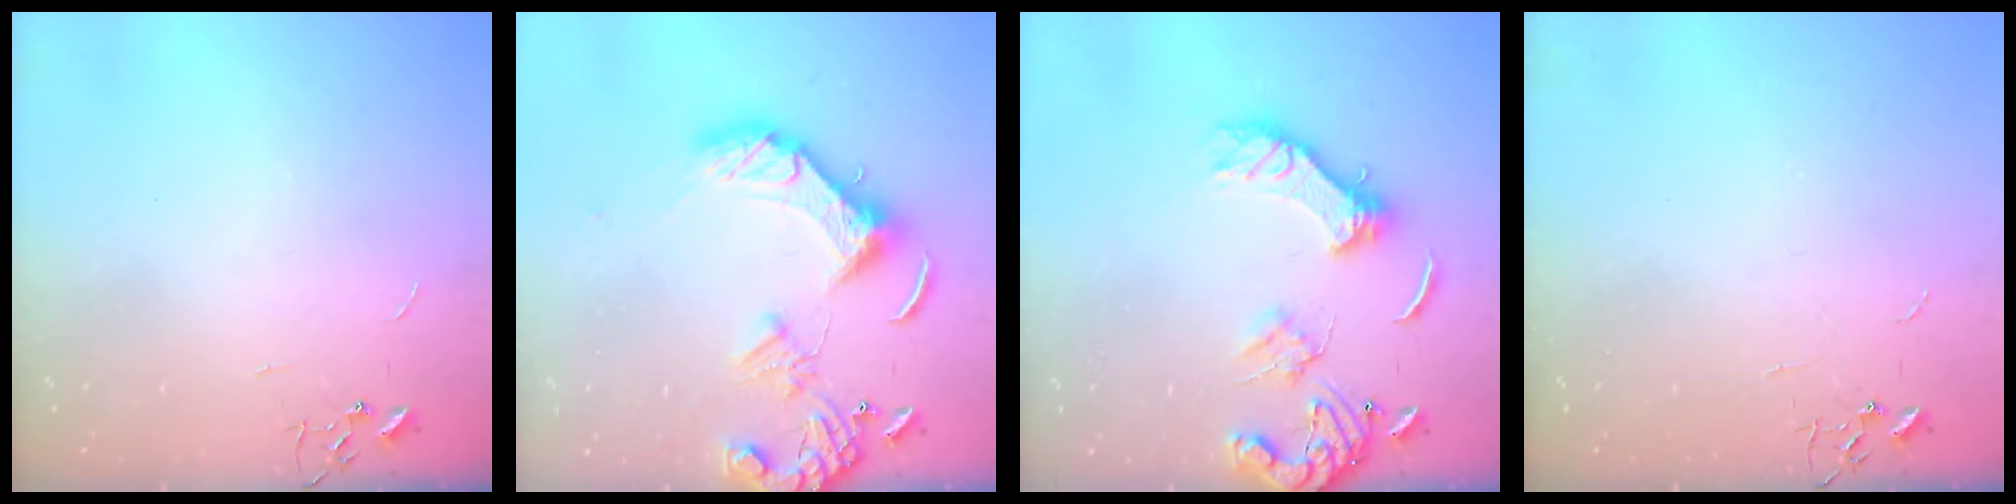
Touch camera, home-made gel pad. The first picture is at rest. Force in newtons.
{"total": 15.6, "press": 15.2, "slide": 3.3}
{"total": 13.2, "press": 13.1, "slide": 1.7}
{"total": 0.0}